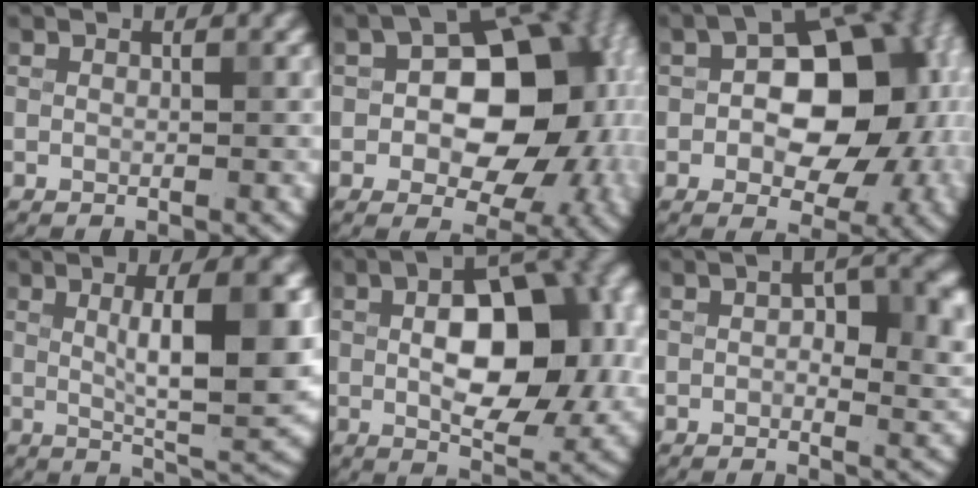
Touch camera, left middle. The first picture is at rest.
{"total": 13.1, "force": [0.3, 8.4, 10.1], "torque": [-0.100, 0.020, 0.003]}
{"total": 11.5, "force": [0.0, 7.2, 9.0], "torque": [-0.088, 0.021, -0.002]}
{"total": 7.9, "force": [1.1, 1.8, 7.6], "torque": [-0.112, 0.001, 0.025]}
{"total": 12.6, "force": [1.2, 6.6, 10.7], "torque": [-0.139, 0.011, 0.023]}
{"total": 6.6, "force": [1.4, 3.5, 5.4], "torque": [-0.057, 0.007, 0.018]}